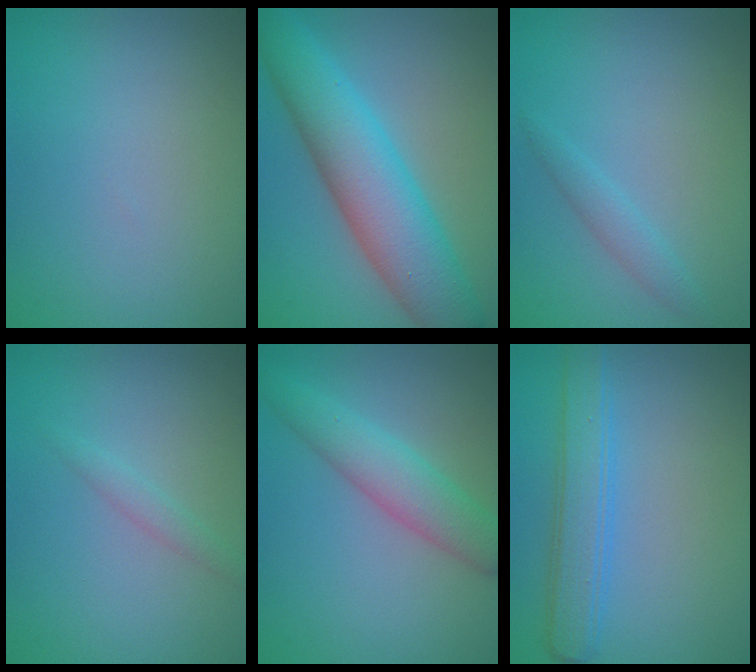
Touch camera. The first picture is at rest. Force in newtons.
{"total": 8.6, "press": 8.6, "slide": 0.2}
{"total": 1.5, "press": 1.5, "slide": 0.1}
{"total": 1.1, "press": 1.1, "slide": 0.0}
{"total": 4.1, "press": 4.1, "slide": 0.2}
{"total": 3.6, "press": 3.6, "slide": 0.3}